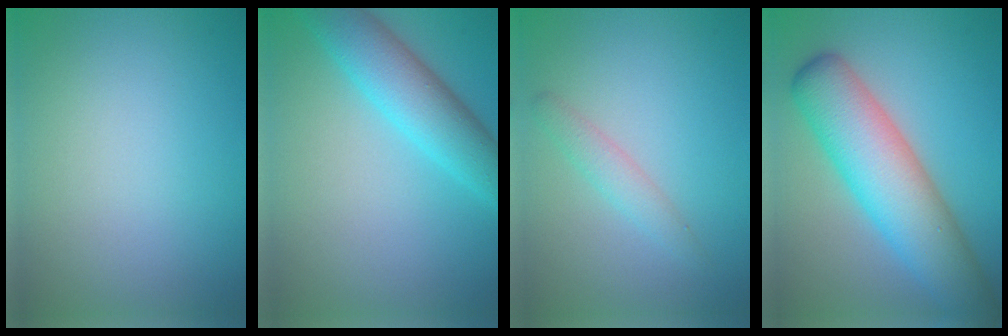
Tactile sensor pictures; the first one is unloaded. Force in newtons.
{"total": 5.6, "press": 5.6, "slide": 0.2}
{"total": 1.7, "press": 1.7, "slide": 0.1}
{"total": 8.6, "press": 8.6, "slide": 0.3}